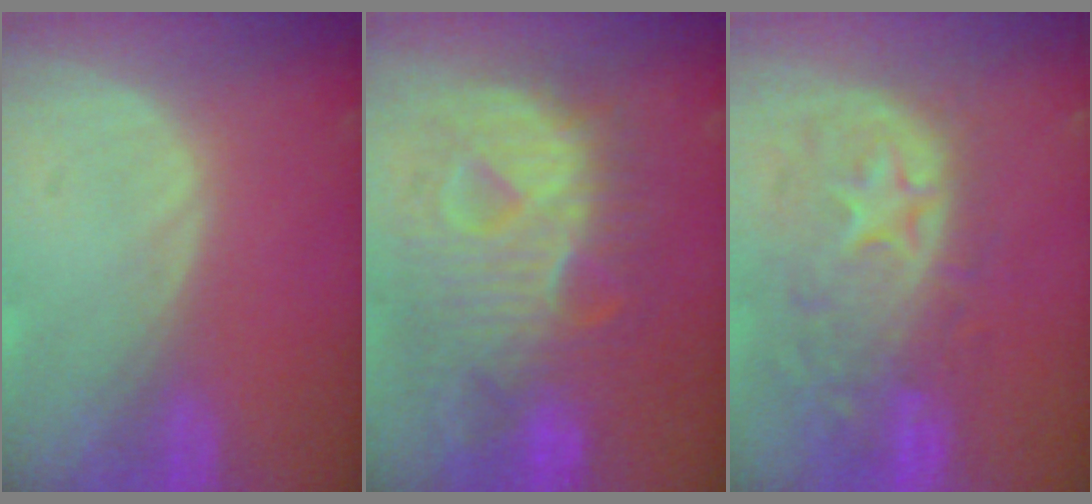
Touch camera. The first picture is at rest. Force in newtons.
{"total": 12.7, "press": 12.7, "slide": 1.3}
{"total": 11.0, "press": 9.8, "slide": 5.1}